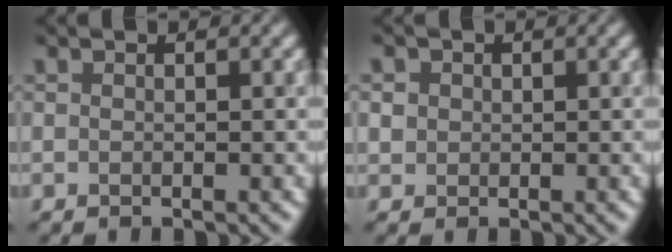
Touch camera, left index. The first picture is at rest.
{"total": 1.7, "force": [0.6, 1.5, 0.6], "torque": [-0.015, 0.005, 0.011]}